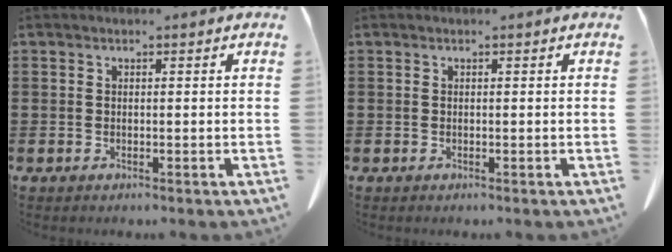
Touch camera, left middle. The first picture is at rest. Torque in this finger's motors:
{"motor_torque": [-0.28, -0.27, 0.05, 0.01]}